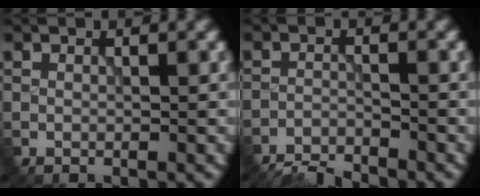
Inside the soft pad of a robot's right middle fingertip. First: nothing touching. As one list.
[{"total": 3.5, "force": [-3.5, 0.3, 0.5], "torque": [-0.011, -0.006, -0.071]}]